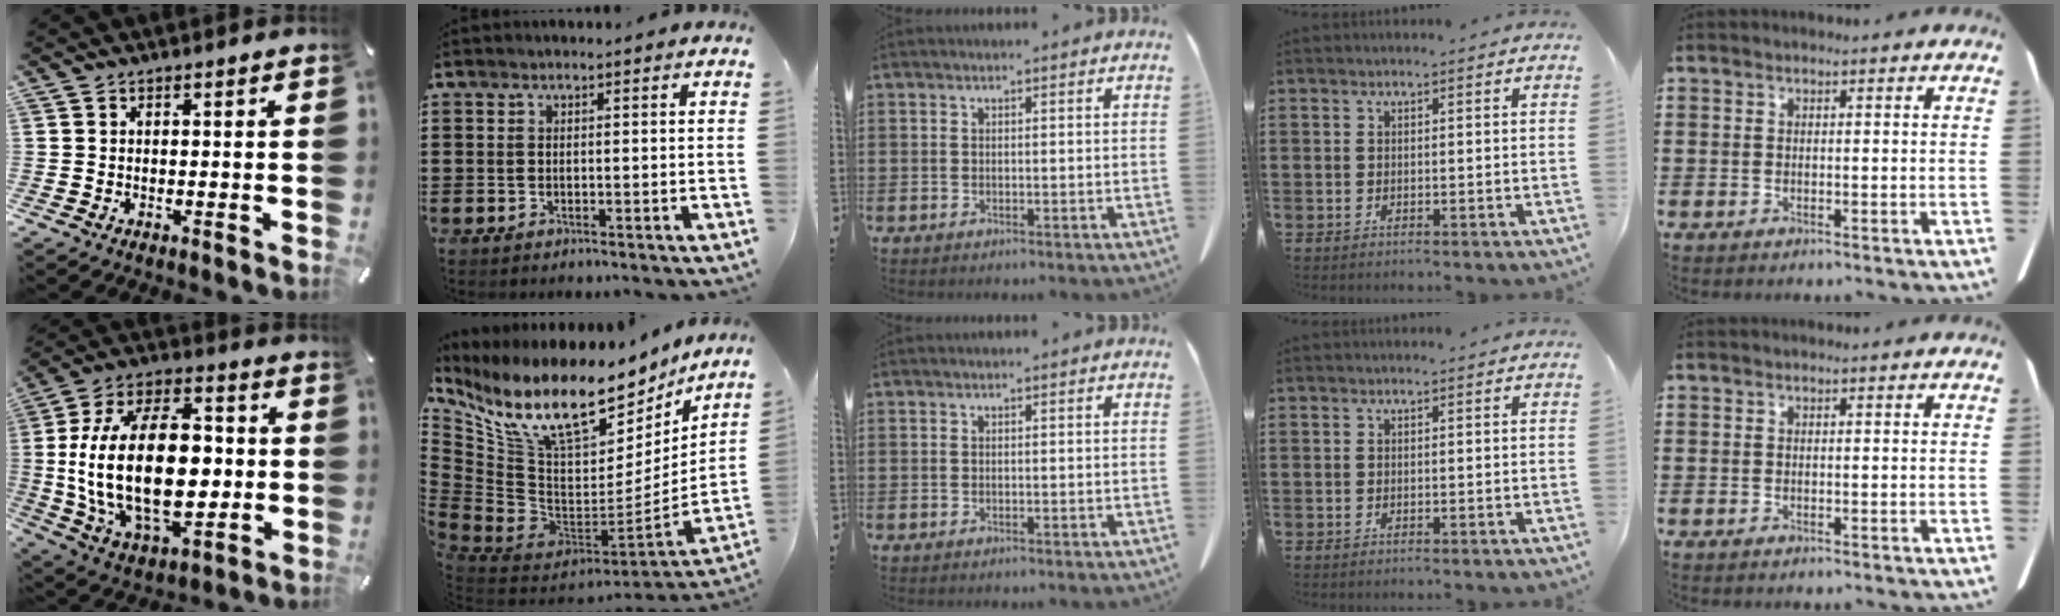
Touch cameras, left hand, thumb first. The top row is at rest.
{"thumb": {"total": 27.5, "force": [-0.6, 16.5, 22.0], "torque": [-0.422, -0.005, -0.003]}, "index": {"total": 14.8, "force": [10.7, 5.8, 8.5], "torque": [-0.196, -0.094, 0.187]}}